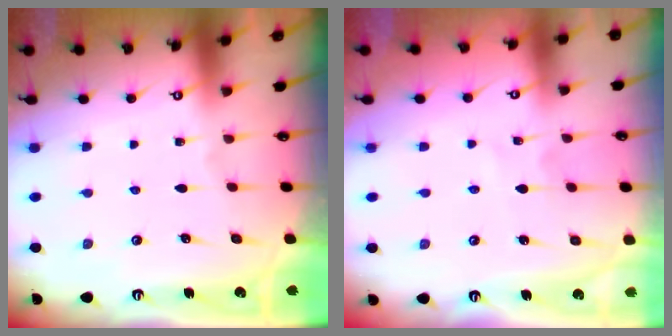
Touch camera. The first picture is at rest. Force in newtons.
{"total": 2.6, "press": 2.6, "slide": 0.2}